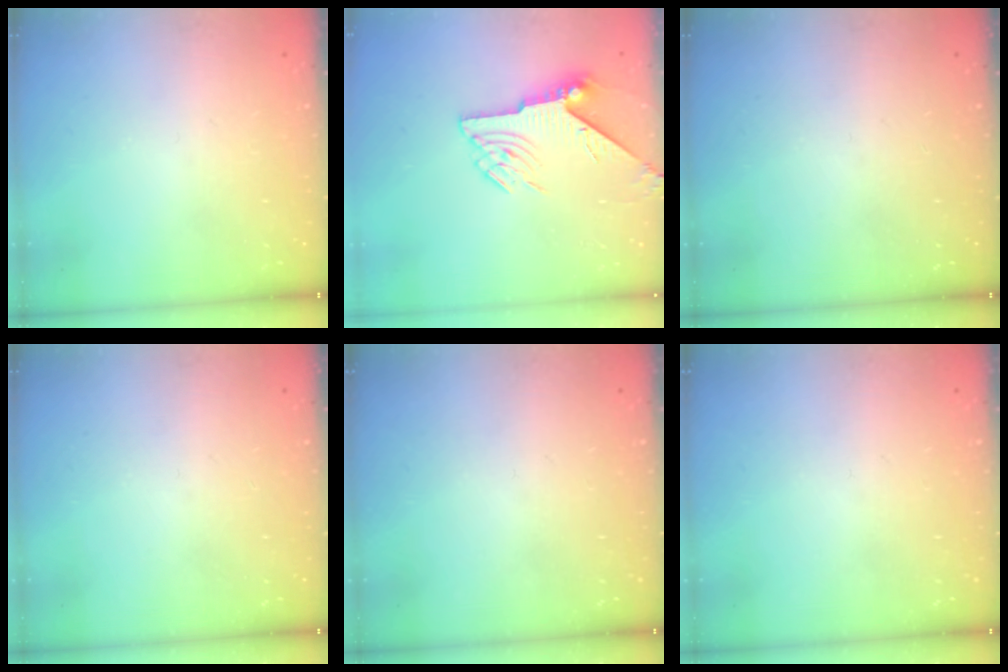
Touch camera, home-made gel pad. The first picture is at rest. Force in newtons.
{"total": 7.0, "press": 7.0, "slide": 0.7}
{"total": 0.0}
{"total": 0.0}
{"total": 0.0}
{"total": 0.0}